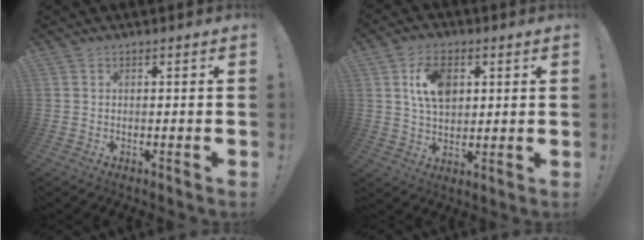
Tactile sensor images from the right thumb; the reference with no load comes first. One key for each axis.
{"total": 10.3, "fx": 3.4, "fy": 6.8, "fz": 7.0, "tx": -0.111, "ty": 0.004, "tz": 0.065}